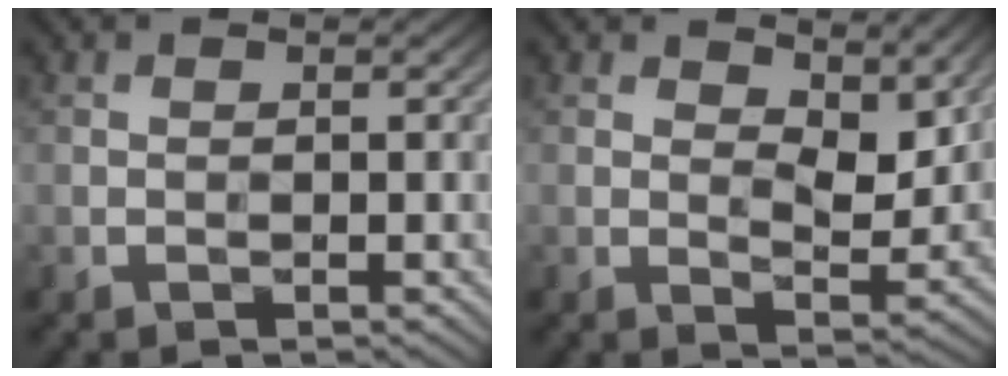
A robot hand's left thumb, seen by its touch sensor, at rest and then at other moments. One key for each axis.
{"total": 6.7, "fx": 4.0, "fy": 3.0, "fz": 4.5, "tx": -0.077, "ty": -0.009, "tz": 0.065}